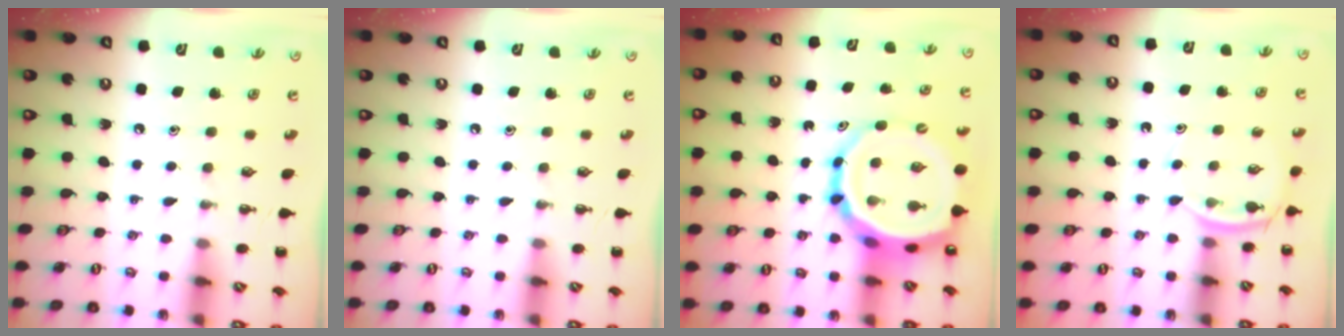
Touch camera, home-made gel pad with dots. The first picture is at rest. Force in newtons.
{"total": 0.0}
{"total": 13.1, "press": 12.6, "slide": 3.5}
{"total": 4.4, "press": 4.1, "slide": 1.5}